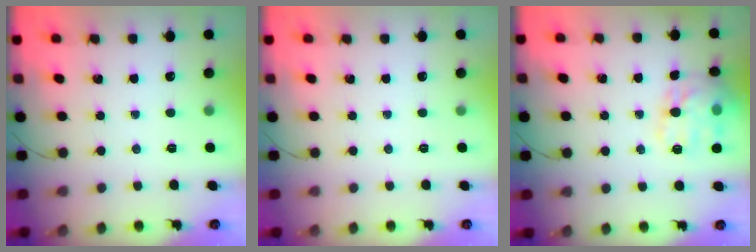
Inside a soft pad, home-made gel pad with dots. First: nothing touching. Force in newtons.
{"total": 0.0}
{"total": 14.9, "press": 14.9, "slide": 0.7}